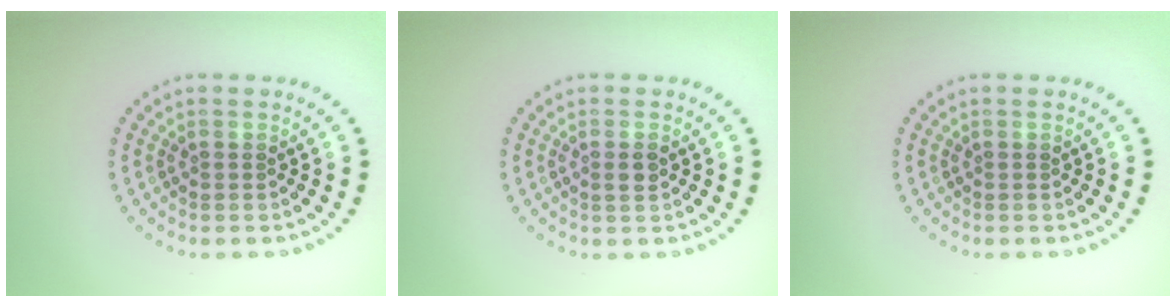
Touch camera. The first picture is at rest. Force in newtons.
{"total": 1.1, "press": 1.0, "slide": 0.4}
{"total": 0.0}